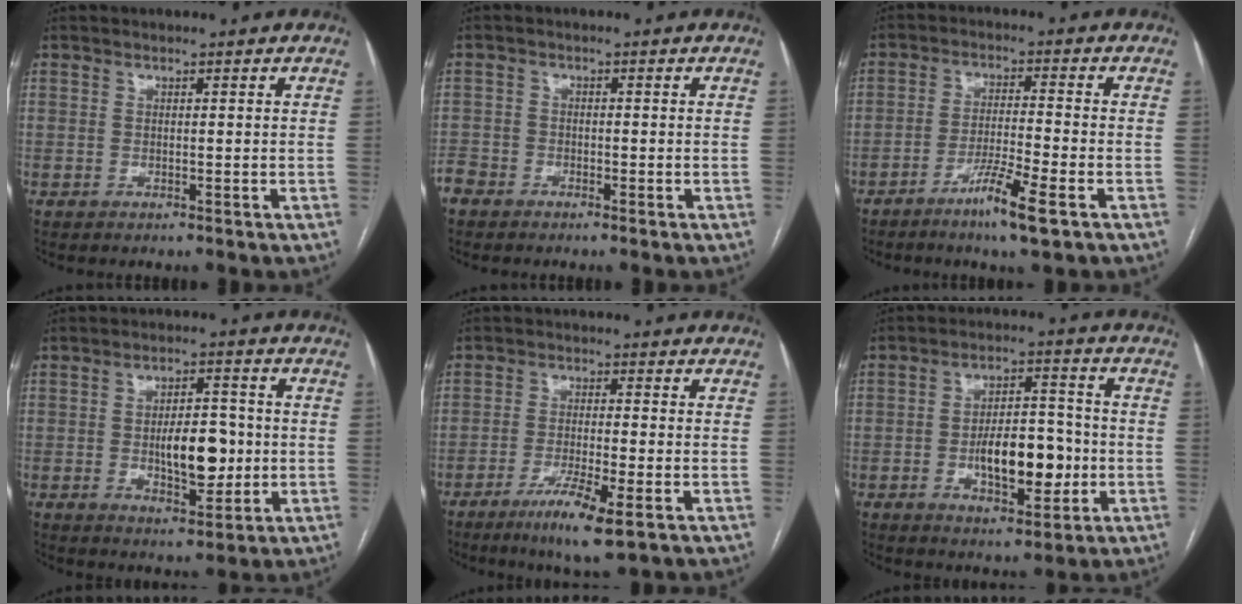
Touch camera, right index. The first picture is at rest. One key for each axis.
{"total": 3.1, "fx": -2.5, "fy": 1.8, "fz": 0.2, "tx": -0.006, "ty": 0.001, "tz": -0.054}
{"total": 7.3, "fx": -4.2, "fy": -0.1, "fz": 6.0, "tx": -0.110, "ty": -0.012, "tz": -0.075}
{"total": 8.7, "fx": -0.8, "fy": 3.6, "fz": 7.8, "tx": -0.126, "ty": 0.006, "tz": -0.007}
{"total": 7.7, "fx": -4.1, "fy": 0.2, "fz": 6.5, "tx": -0.121, "ty": -0.018, "tz": -0.070}
{"total": 10.8, "fx": -2.2, "fy": 4.5, "fz": 9.5, "tx": -0.157, "ty": 0.014, "tz": -0.031}